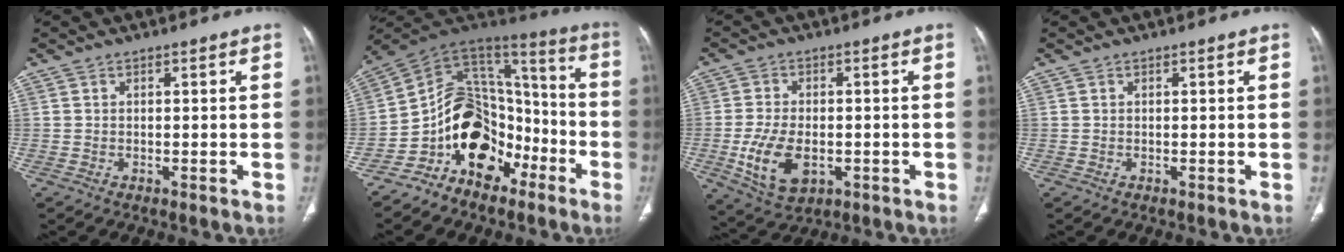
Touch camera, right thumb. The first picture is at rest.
{"total": 17.9, "force": [-9.2, 12.2, 9.4], "torque": [-0.106, 0.112, -0.167]}
{"total": 10.2, "force": [-2.5, 6.0, 7.8], "torque": [-0.147, -0.003, -0.032]}
{"total": 0.0}